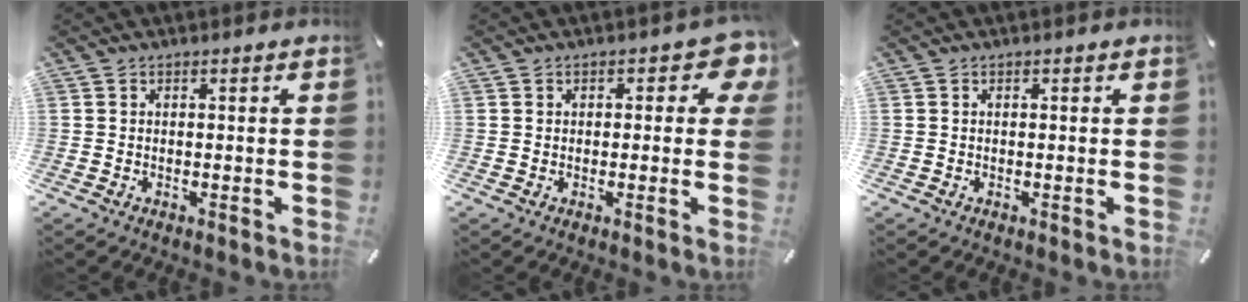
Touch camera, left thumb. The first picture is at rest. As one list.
[{"total": 5.6, "force": [2.1, 3.2, 4.1], "torque": [-0.042, -0.003, 0.031]}, {"total": 0.0}]